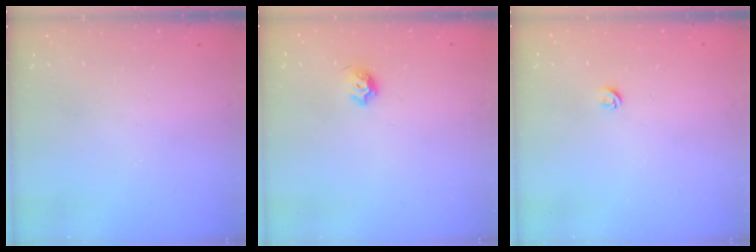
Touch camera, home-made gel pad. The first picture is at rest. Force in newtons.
{"total": 4.9, "press": 4.8, "slide": 0.8}
{"total": 4.3, "press": 4.3, "slide": 0.4}